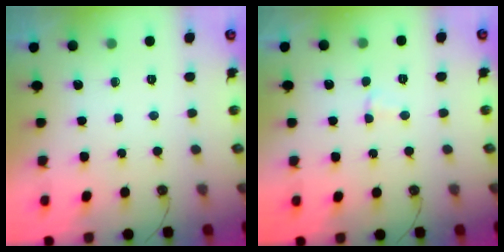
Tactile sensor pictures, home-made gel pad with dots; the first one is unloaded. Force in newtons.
{"total": 2.3, "press": 2.3, "slide": 0.5}